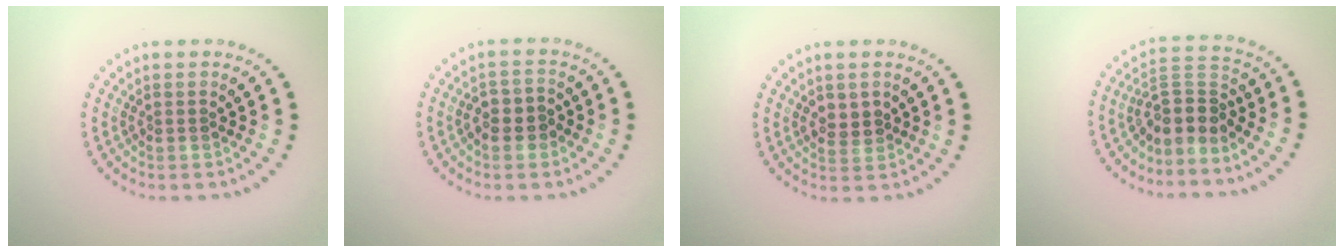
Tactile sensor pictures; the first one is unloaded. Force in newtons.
{"total": 2.4, "press": 2.2, "slide": 0.8}
{"total": 1.8, "press": 1.7, "slide": 0.3}
{"total": 3.5, "press": 2.6, "slide": 2.3}